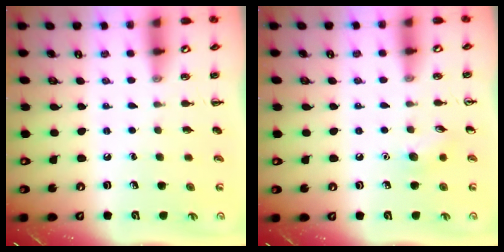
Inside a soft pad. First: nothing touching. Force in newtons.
{"total": 5.4, "press": 5.1, "slide": 1.7}